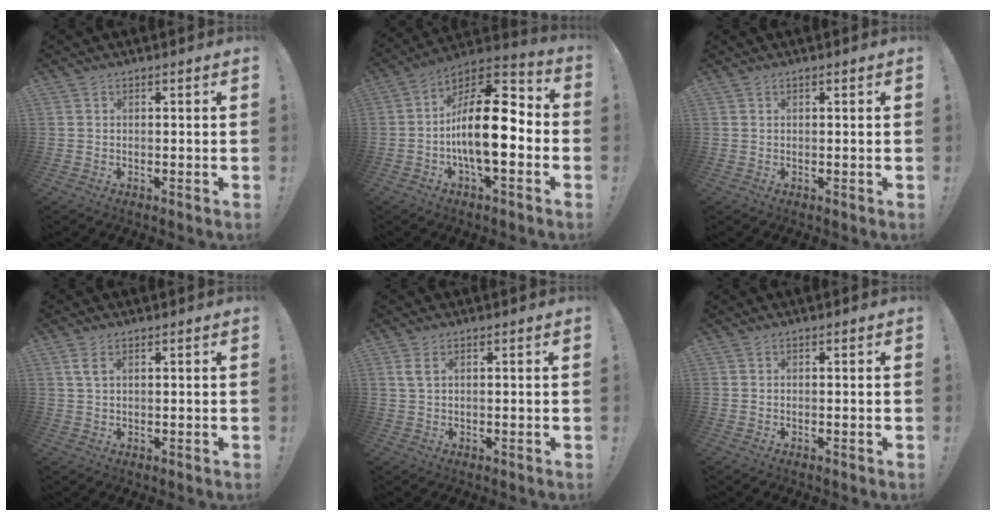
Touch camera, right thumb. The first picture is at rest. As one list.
[{"total": 19.0, "force": [-2.5, 8.3, 16.9], "torque": [-0.290, 0.016, -0.041]}, {"total": 0.0}, {"total": 3.1, "force": [1.4, 1.3, 2.4], "torque": [-0.048, 0.001, 0.024]}, {"total": 2.7, "force": [1.5, 0.9, 2.1], "torque": [-0.037, -0.002, 0.025]}, {"total": 0.0}]